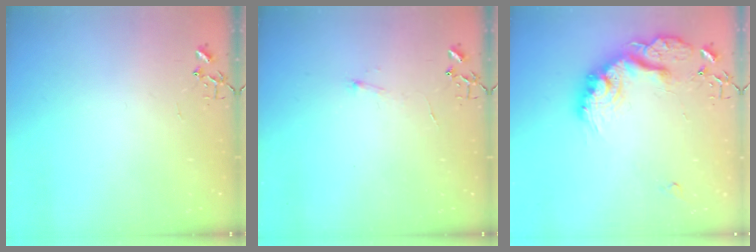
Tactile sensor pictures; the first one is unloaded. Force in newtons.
{"total": 4.1, "press": 4.0, "slide": 0.6}
{"total": 19.5, "press": 19.5, "slide": 1.0}